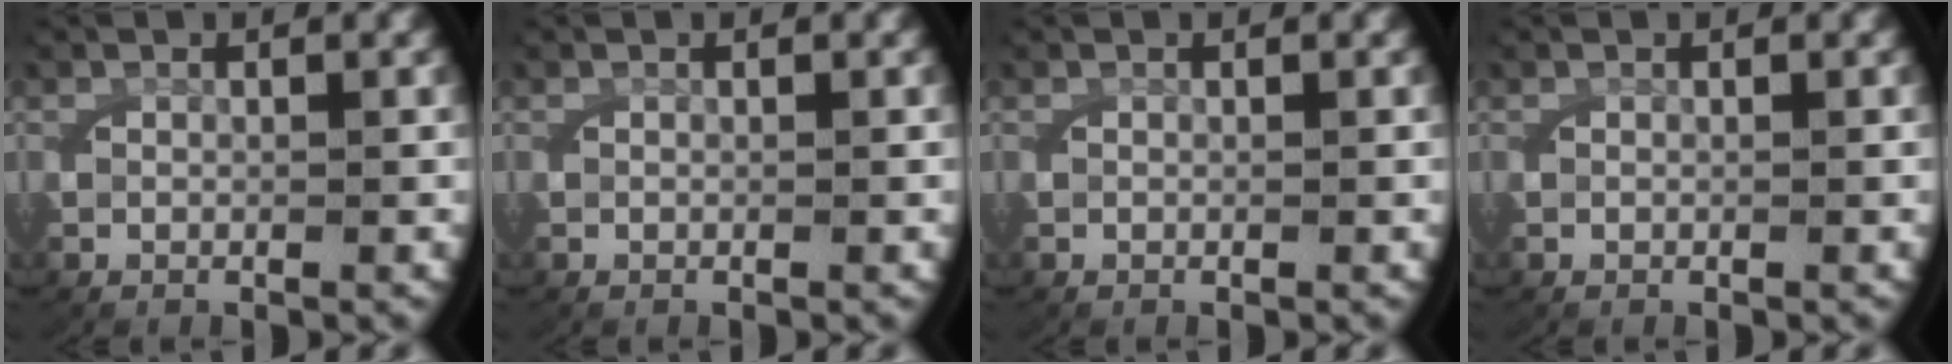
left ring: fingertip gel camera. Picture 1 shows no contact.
{"total": 0.0}
{"total": 0.0}
{"total": 0.0}